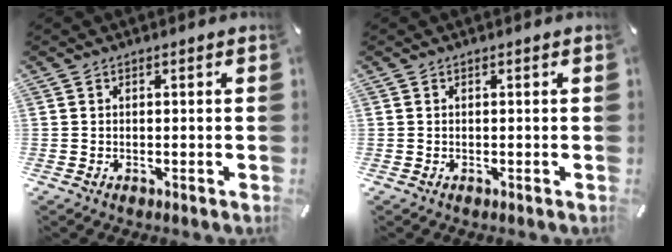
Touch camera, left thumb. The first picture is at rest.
{"total": 0.0}